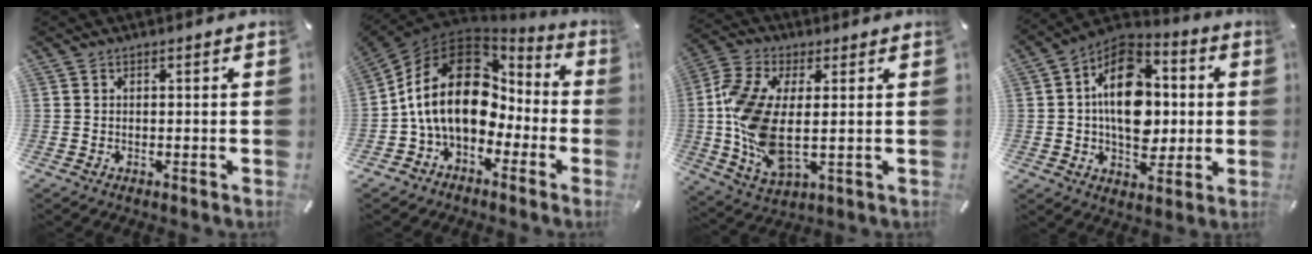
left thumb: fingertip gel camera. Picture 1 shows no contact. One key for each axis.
{"total": 20.1, "fx": 0.9, "fy": 14.6, "fz": 13.7, "tx": -0.273, "ty": 0.008, "tz": 0.017}
{"total": 14.5, "fx": 0.8, "fy": 7.4, "fz": 12.4, "tx": -0.284, "ty": -0.016, "tz": 0.019}
{"total": 18.3, "fx": 0.3, "fy": 12.6, "fz": 13.3, "tx": -0.222, "ty": 0.003, "tz": 0.003}